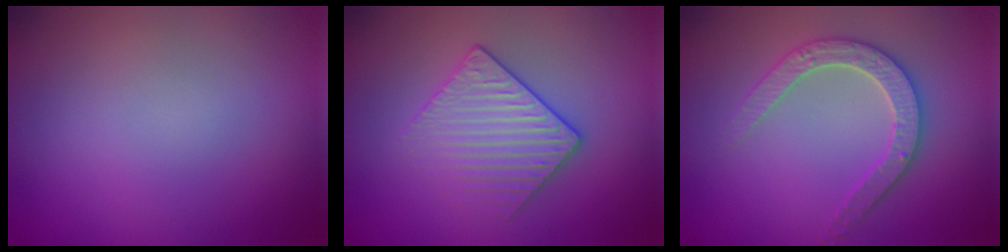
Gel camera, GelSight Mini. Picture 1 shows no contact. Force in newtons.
{"total": 3.1, "press": 2.9, "slide": 1.2}
{"total": 3.0, "press": 2.9, "slide": 0.6}